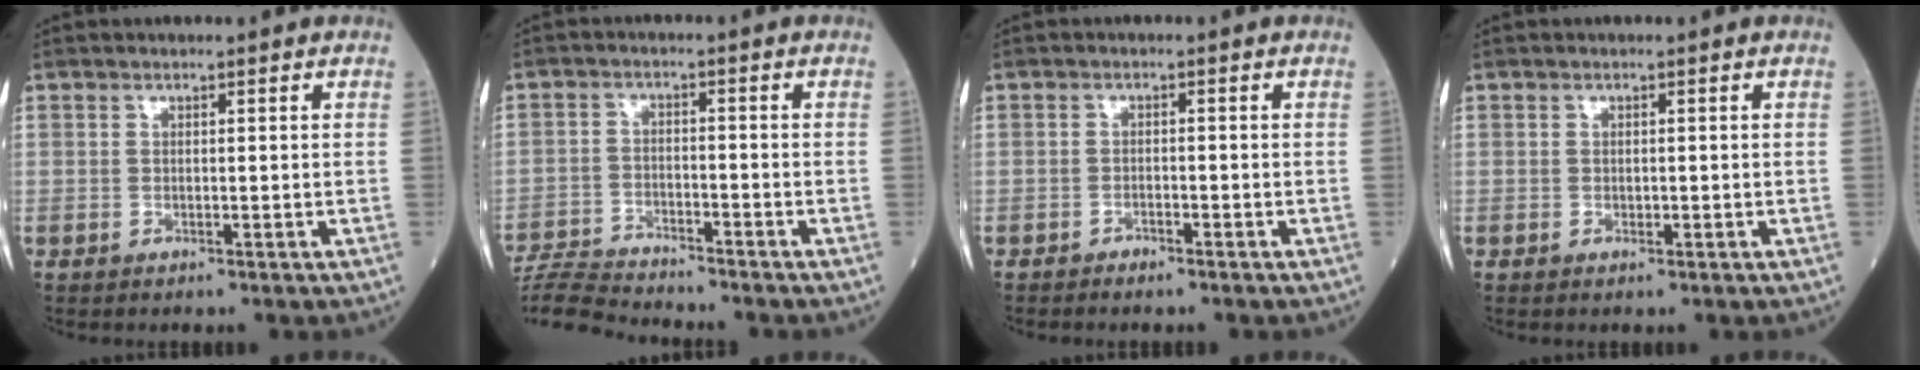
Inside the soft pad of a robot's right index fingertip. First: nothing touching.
{"total": 8.3, "force": [-8.3, -0.4, 1.0], "torque": [-0.020, -0.008, -0.152]}
{"total": 1.2, "force": [-1.1, 0.2, 0.4], "torque": [-0.010, 0.001, -0.017]}
{"total": 0.6, "force": [-0.2, 0.3, 0.5], "torque": [-0.009, -0.001, -0.003]}